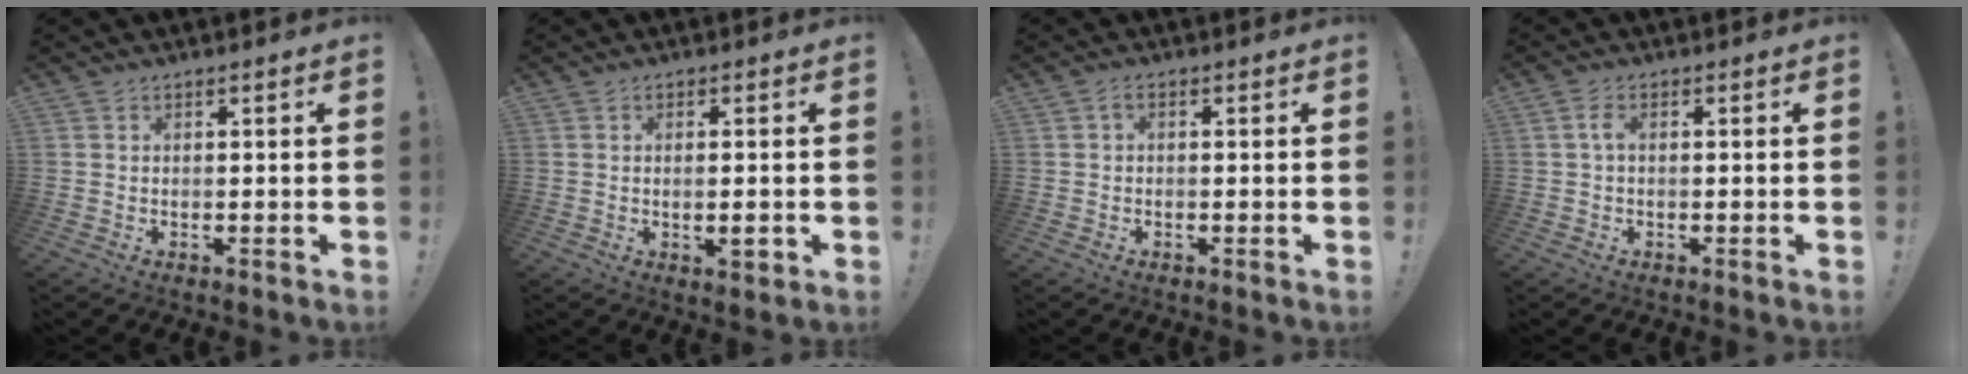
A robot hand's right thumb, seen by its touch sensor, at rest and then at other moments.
{"total": 3.1, "force": [-0.5, 0.7, 3.0], "torque": [-0.033, -0.004, -0.011]}
{"total": 1.2, "force": [-0.3, 0.5, 1.0], "torque": [-0.019, 0.004, -0.007]}
{"total": 2.5, "force": [0.1, 1.0, 2.3], "torque": [-0.045, 0.008, 0.000]}